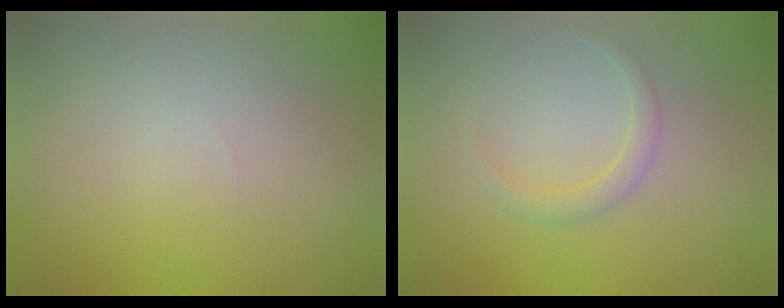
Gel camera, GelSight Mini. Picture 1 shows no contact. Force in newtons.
{"total": 1.4, "press": 1.4, "slide": 0.0}